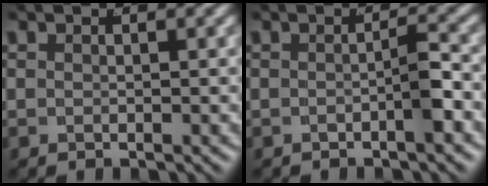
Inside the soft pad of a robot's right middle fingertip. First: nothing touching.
{"total": 1.7, "force": [-0.9, -0.2, 1.4], "torque": [-0.011, 0.006, -0.019]}